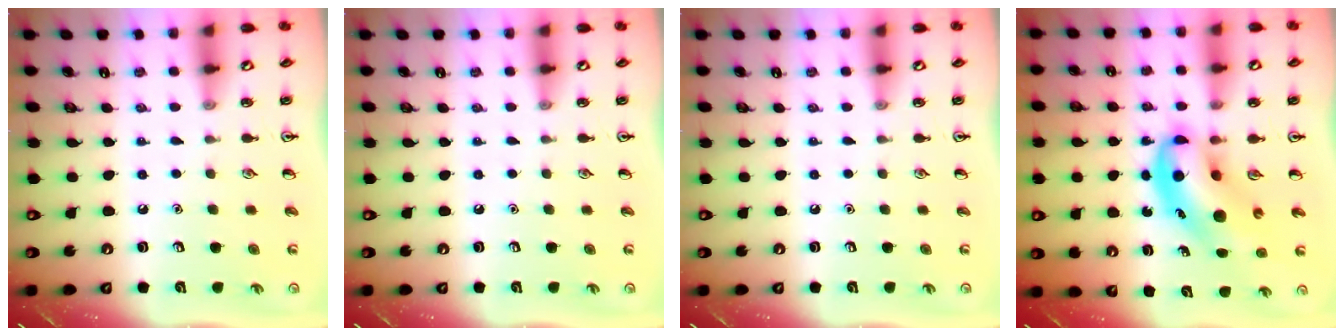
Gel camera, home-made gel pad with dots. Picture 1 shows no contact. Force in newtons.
{"total": 0.0}
{"total": 0.0}
{"total": 9.8, "press": 9.5, "slide": 2.4}